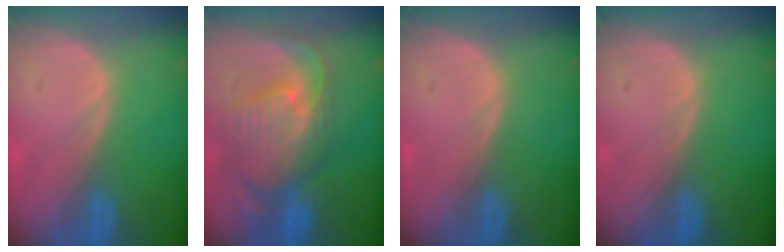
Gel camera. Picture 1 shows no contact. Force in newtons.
{"total": 11.1, "press": 9.7, "slide": 5.5}
{"total": 0.0}
{"total": 0.0}